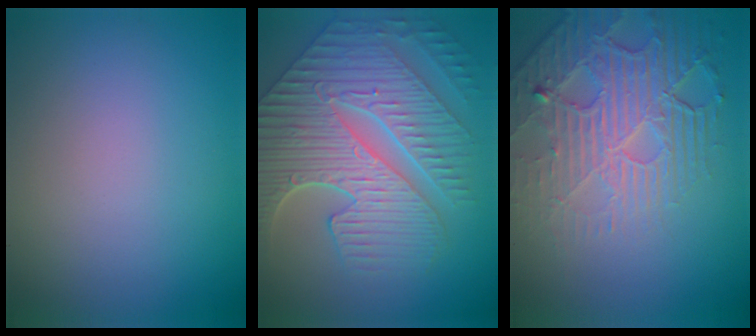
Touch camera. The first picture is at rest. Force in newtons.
{"total": 10.2, "press": 7.0, "slide": 7.4}
{"total": 5.6, "press": 4.7, "slide": 3.0}